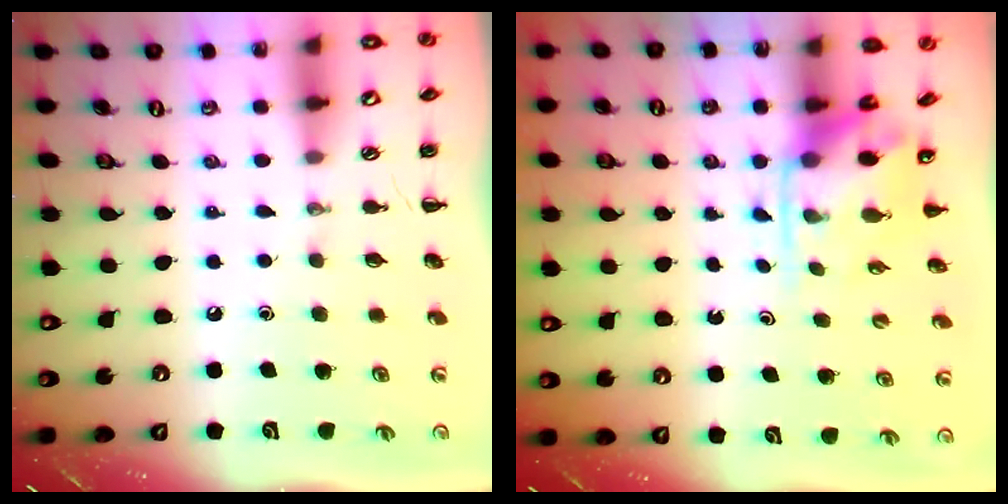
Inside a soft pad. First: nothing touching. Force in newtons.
{"total": 4.3, "press": 4.3, "slide": 0.4}